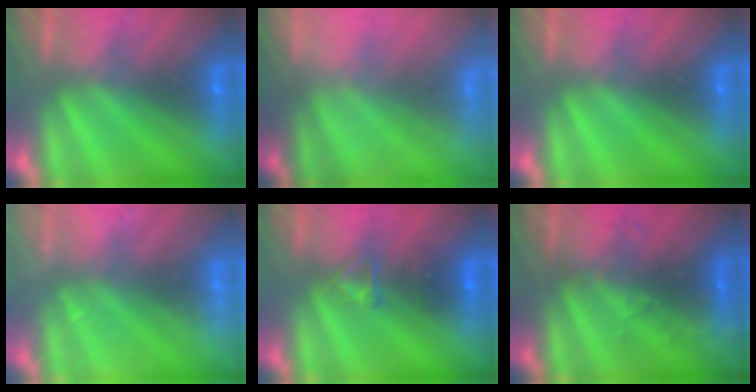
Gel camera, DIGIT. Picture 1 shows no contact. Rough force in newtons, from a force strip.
{"total": 7.4}
{"total": 0.0}
{"total": 2.7}
{"total": 2.9}
{"total": 3.1}